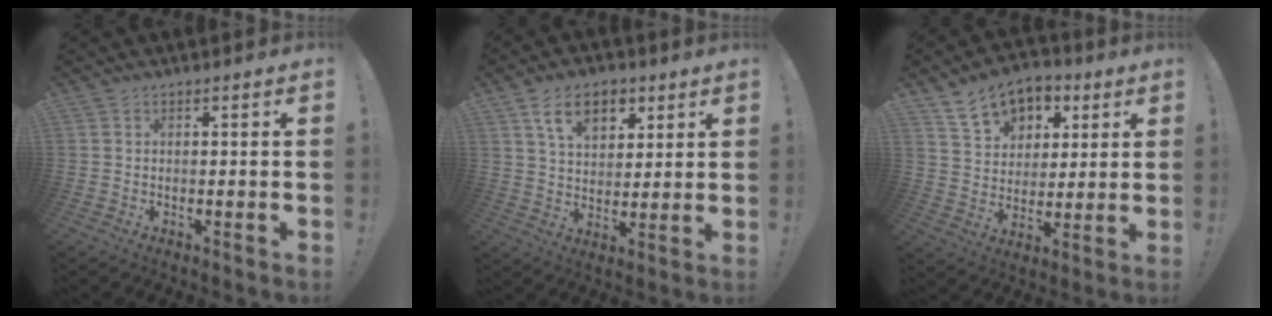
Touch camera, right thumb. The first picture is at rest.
{"total": 11.7, "force": [5.9, 7.5, 6.8], "torque": [-0.099, -0.012, 0.110]}
{"total": 12.7, "force": [7.3, 9.1, 5.1], "torque": [-0.080, -0.039, 0.141]}